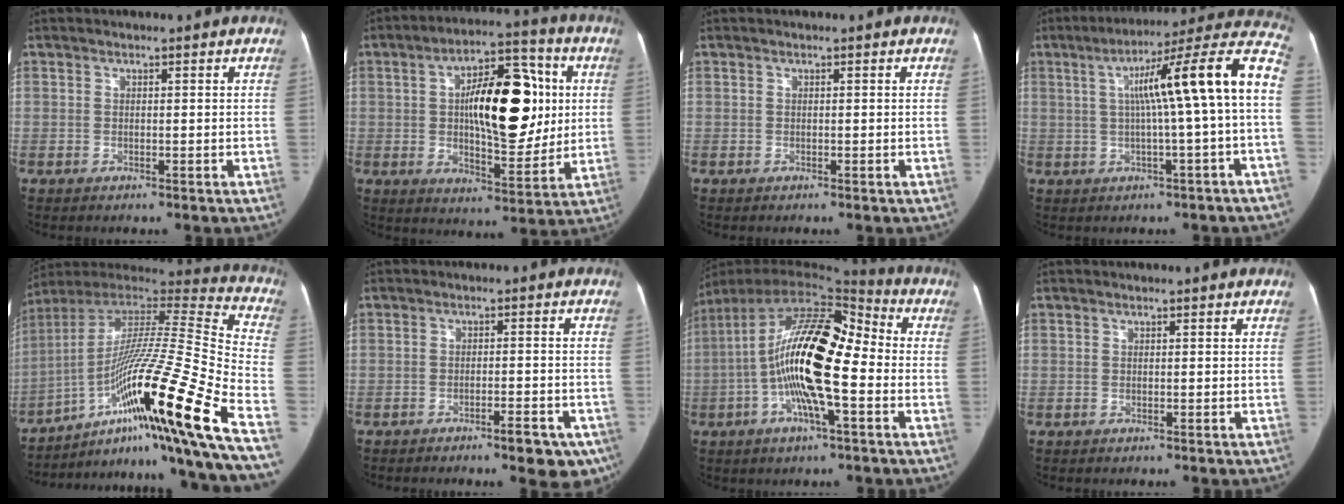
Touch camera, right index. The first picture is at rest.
{"total": 17.4, "force": [2.7, 6.7, 15.9], "torque": [-0.238, 0.032, 0.046]}
{"total": 0.0}
{"total": 15.9, "force": [1.0, -0.7, 15.8], "torque": [-0.223, 0.039, 0.010]}
{"total": 31.7, "force": [-13.0, 0.3, 28.9], "torque": [-0.419, -0.010, -0.215]}
{"total": 6.4, "force": [-4.3, 1.5, 4.5], "torque": [-0.043, 0.002, -0.054]}
{"total": 18.5, "force": [-2.4, 4.6, 17.8], "torque": [-0.321, 0.026, -0.050]}
{"total": 0.0}